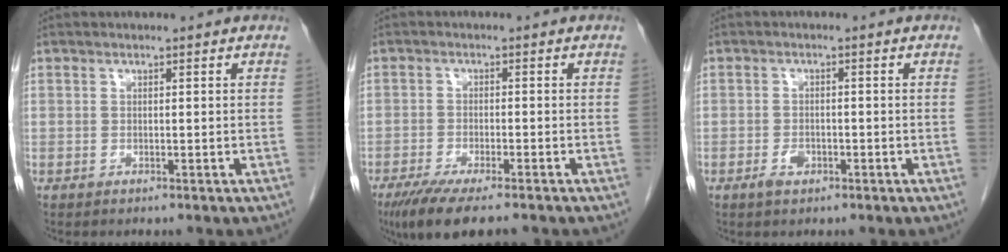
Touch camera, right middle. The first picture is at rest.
{"total": 8.9, "force": [-6.6, 1.5, 5.7], "torque": [-0.090, -0.020, -0.103]}
{"total": 2.1, "force": [-1.1, 1.2, 1.4], "torque": [-0.025, 0.003, -0.016]}